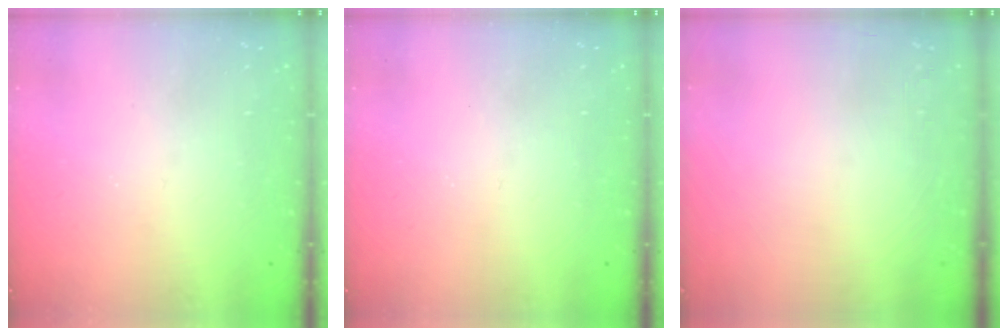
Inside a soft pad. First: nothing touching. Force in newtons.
{"total": 0.0}
{"total": 0.0}